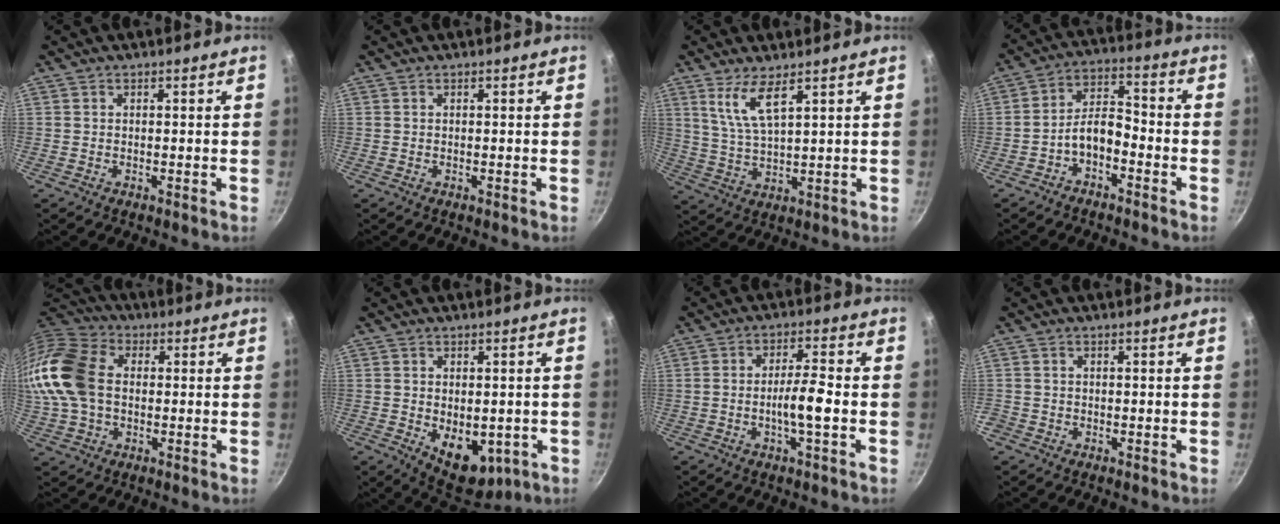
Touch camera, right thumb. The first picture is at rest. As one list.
[{"total": 0.0}, {"total": 7.0, "force": [4.1, 1.7, 5.4], "torque": [-0.104, -0.034, 0.091]}, {"total": 6.7, "force": [-3.5, 3.5, 4.5], "torque": [-0.070, 0.054, -0.066]}, {"total": 17.1, "force": [0.6, 12.2, 11.9], "torque": [-0.244, 0.027, 0.001]}, {"total": 10.1, "force": [-2.1, 6.4, 7.6], "torque": [-0.079, -0.011, -0.010]}, {"total": 6.3, "force": [-1.6, 1.0, 6.0], "torque": [-0.107, 0.020, -0.029]}, {"total": 1.1, "force": [-0.5, 0.9, 0.1], "torque": [-0.004, 0.003, -0.009]}]